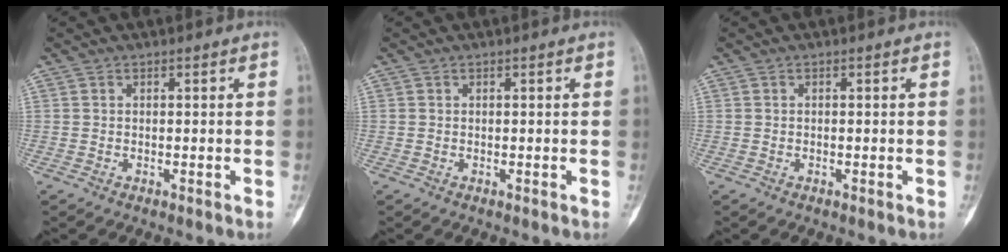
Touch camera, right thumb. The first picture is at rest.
{"total": 0.0}
{"total": 0.0}